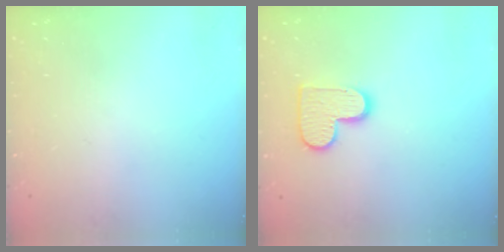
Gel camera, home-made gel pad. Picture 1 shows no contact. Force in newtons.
{"total": 11.4, "press": 11.3, "slide": 0.6}